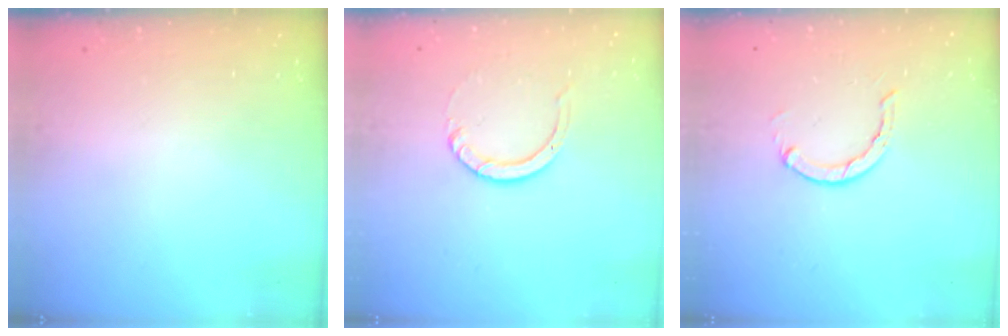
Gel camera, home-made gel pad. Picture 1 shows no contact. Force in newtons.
{"total": 3.6, "press": 3.6, "slide": 0.4}
{"total": 2.8, "press": 2.7, "slide": 0.4}